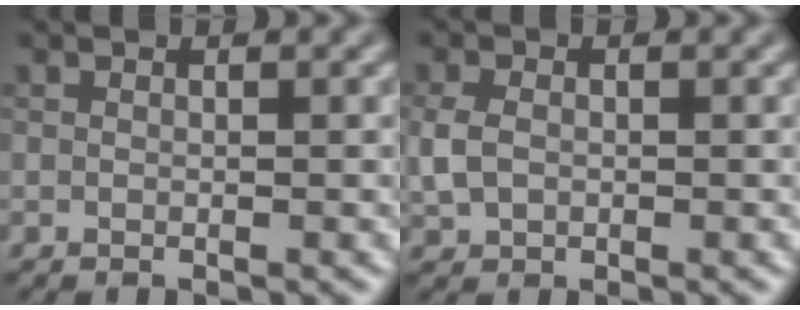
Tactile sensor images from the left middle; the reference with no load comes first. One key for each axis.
{"total": 2.4, "fx": -0.1, "fy": 1.9, "fz": 1.5, "tx": -0.035, "ty": 0.000, "tz": -0.004}